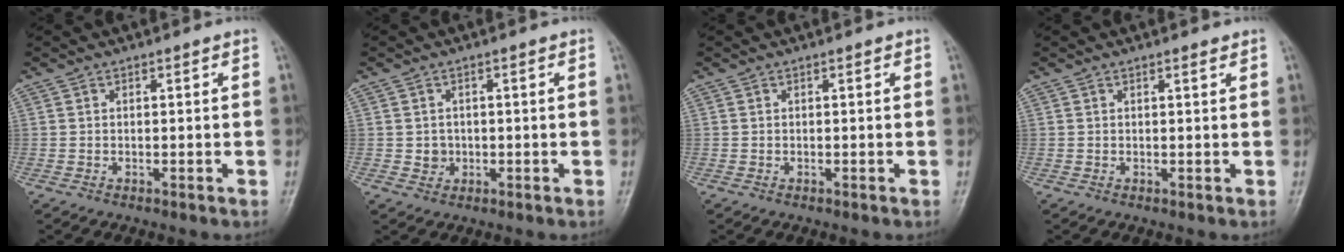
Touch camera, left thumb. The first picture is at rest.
{"total": 2.1, "force": [-0.1, 2.0, 0.6], "torque": [0.002, 0.004, 0.001]}
{"total": 0.0}
{"total": 0.8, "force": [0.7, 0.1, 0.5], "torque": [-0.008, -0.004, 0.010]}